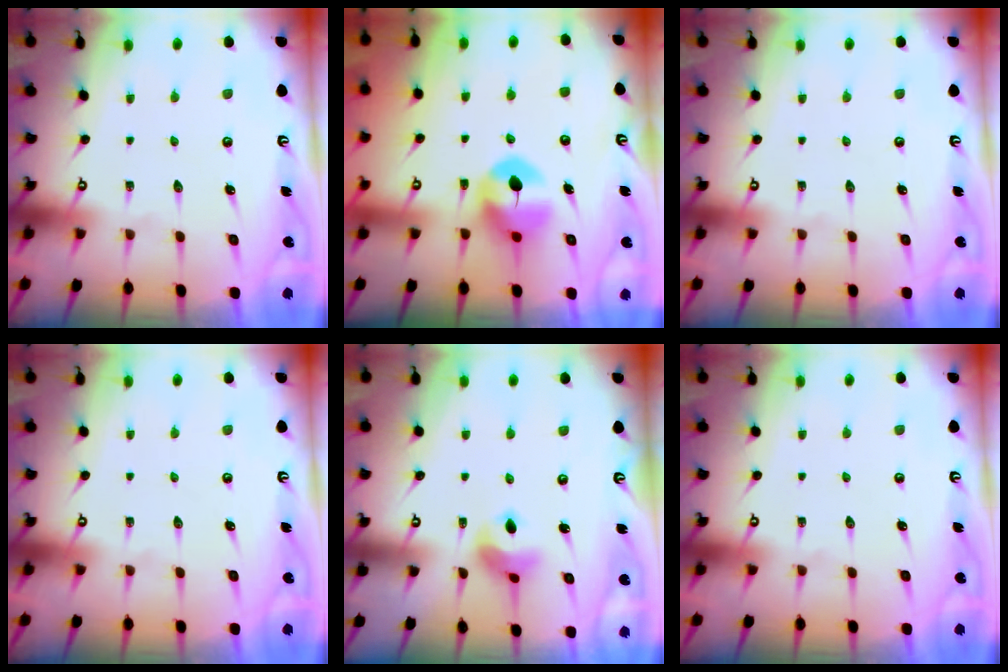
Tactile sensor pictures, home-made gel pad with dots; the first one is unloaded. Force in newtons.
{"total": 8.3, "press": 8.3, "slide": 0.6}
{"total": 0.0}
{"total": 0.0}
{"total": 7.7, "press": 7.7, "slide": 0.9}
{"total": 0.0}